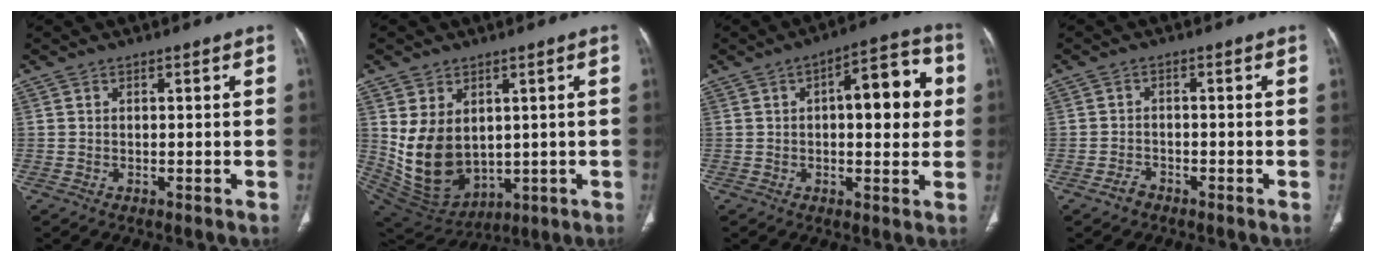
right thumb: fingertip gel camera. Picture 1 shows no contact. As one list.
[{"total": 13.4, "force": [1.3, 9.8, 9.1], "torque": [-0.146, -0.016, 0.064]}, {"total": 12.7, "force": [1.9, 5.3, 11.4], "torque": [-0.122, 0.020, 0.022]}, {"total": 2.1, "force": [-1.6, 1.2, 0.5], "torque": [-0.009, 0.011, -0.028]}]